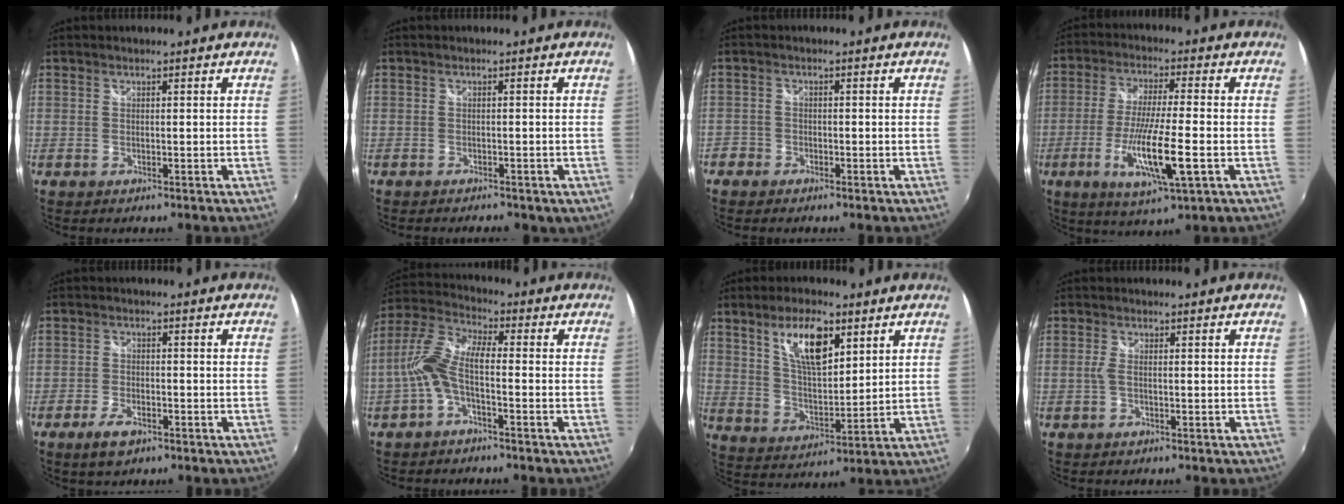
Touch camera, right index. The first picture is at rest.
{"total": 4.6, "force": [-3.4, 2.1, 2.4], "torque": [-0.047, -0.012, -0.042]}
{"total": 3.2, "force": [-2.2, 2.3, 0.5], "torque": [-0.023, 0.000, -0.045]}
{"total": 13.0, "force": [-4.3, 1.2, 12.2], "torque": [-0.233, -0.025, -0.076]}
{"total": 4.4, "force": [-2.8, 2.0, 2.8], "torque": [-0.070, -0.007, -0.052]}
{"total": 8.3, "force": [-2.1, 2.8, 7.5], "torque": [-0.173, 0.015, -0.045]}
{"total": 11.3, "force": [5.9, 4.3, 8.6], "torque": [-0.149, 0.007, 0.114]}
{"total": 1.5, "force": [-0.3, 0.2, 1.5], "torque": [-0.031, 0.000, -0.007]}